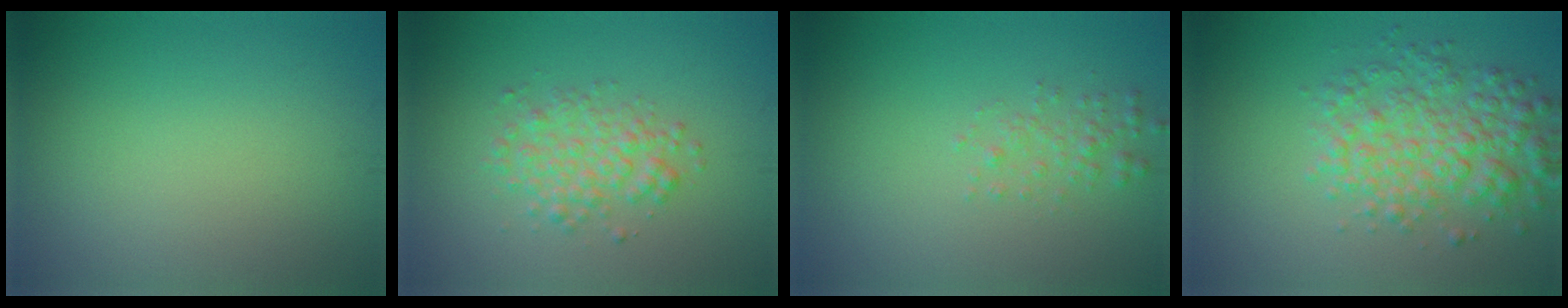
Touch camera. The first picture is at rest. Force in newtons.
{"total": 3.0, "press": 3.0, "slide": 0.1}
{"total": 1.4, "press": 1.4, "slide": 0.0}
{"total": 5.1, "press": 5.1, "slide": 0.2}